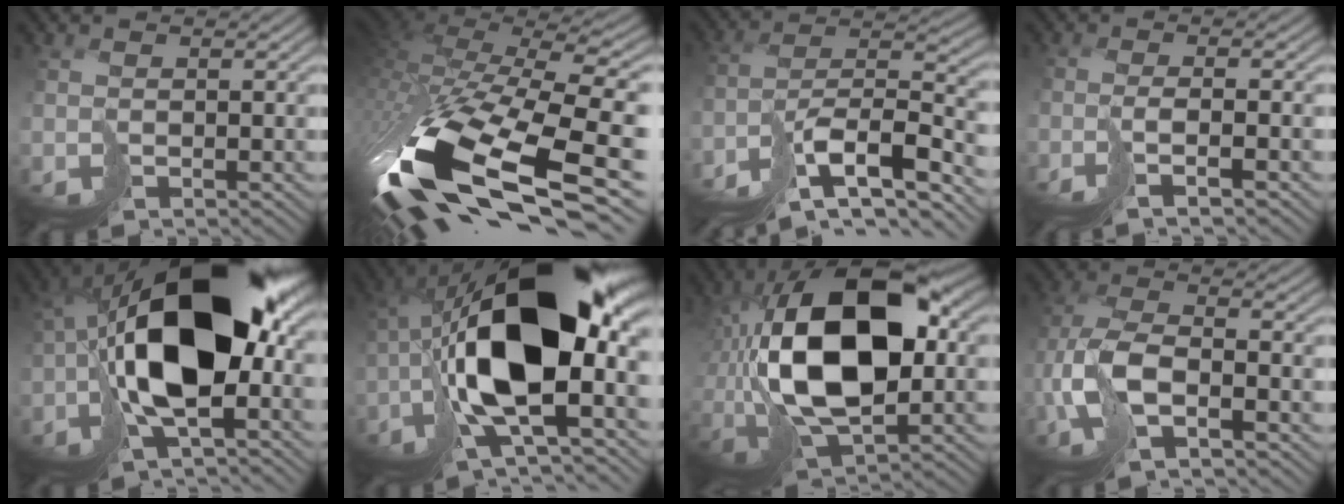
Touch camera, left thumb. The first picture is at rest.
{"total": 16.2, "force": [-5.0, 7.0, 13.8], "torque": [-0.326, -0.024, -0.080]}
{"total": 13.6, "force": [-9.5, 4.6, 8.5], "torque": [-0.180, -0.019, -0.159]}
{"total": 2.9, "force": [-1.5, -0.2, 2.5], "torque": [-0.024, 0.009, -0.039]}
{"total": 17.4, "force": [1.0, 9.7, 14.4], "torque": [-0.275, -0.018, 0.024]}
{"total": 19.1, "force": [-0.8, 9.4, 16.6], "torque": [-0.309, -0.006, -0.010]}
{"total": 18.0, "force": [3.0, 9.7, 14.8], "torque": [-0.285, 0.015, 0.043]}
{"total": 8.4, "force": [-2.7, 3.7, 7.1], "torque": [-0.162, -0.003, -0.065]}